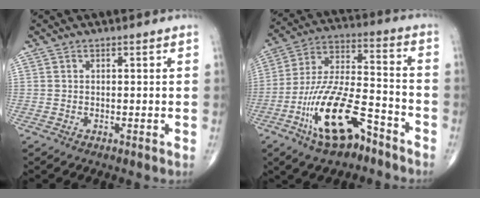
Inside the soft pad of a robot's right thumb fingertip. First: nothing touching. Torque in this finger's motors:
{"motor_torque": [3.48, 1.52, 1.68, -1.09, 0.46]}